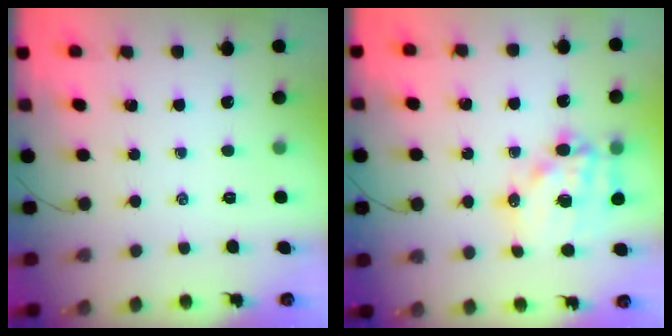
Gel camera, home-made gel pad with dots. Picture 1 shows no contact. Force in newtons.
{"total": 15.7, "press": 15.3, "slide": 3.6}